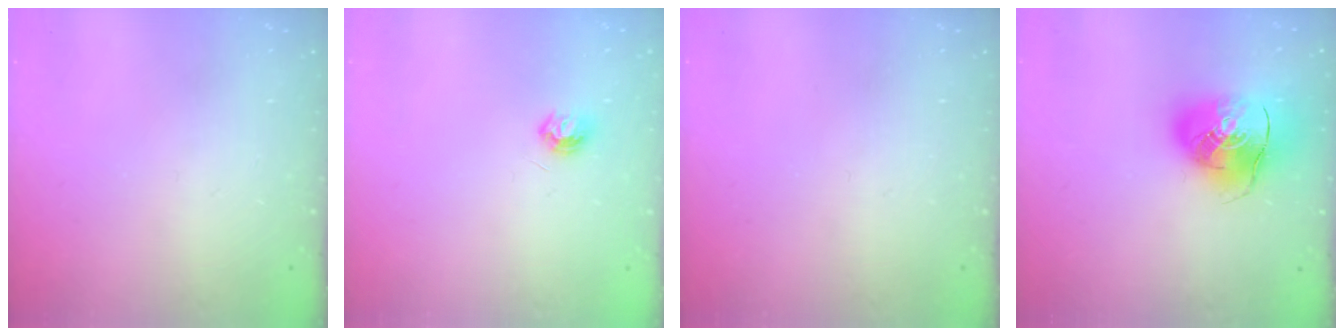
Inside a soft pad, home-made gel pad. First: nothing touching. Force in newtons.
{"total": 5.7, "press": 5.6, "slide": 0.7}
{"total": 0.0}
{"total": 14.1, "press": 13.9, "slide": 2.5}